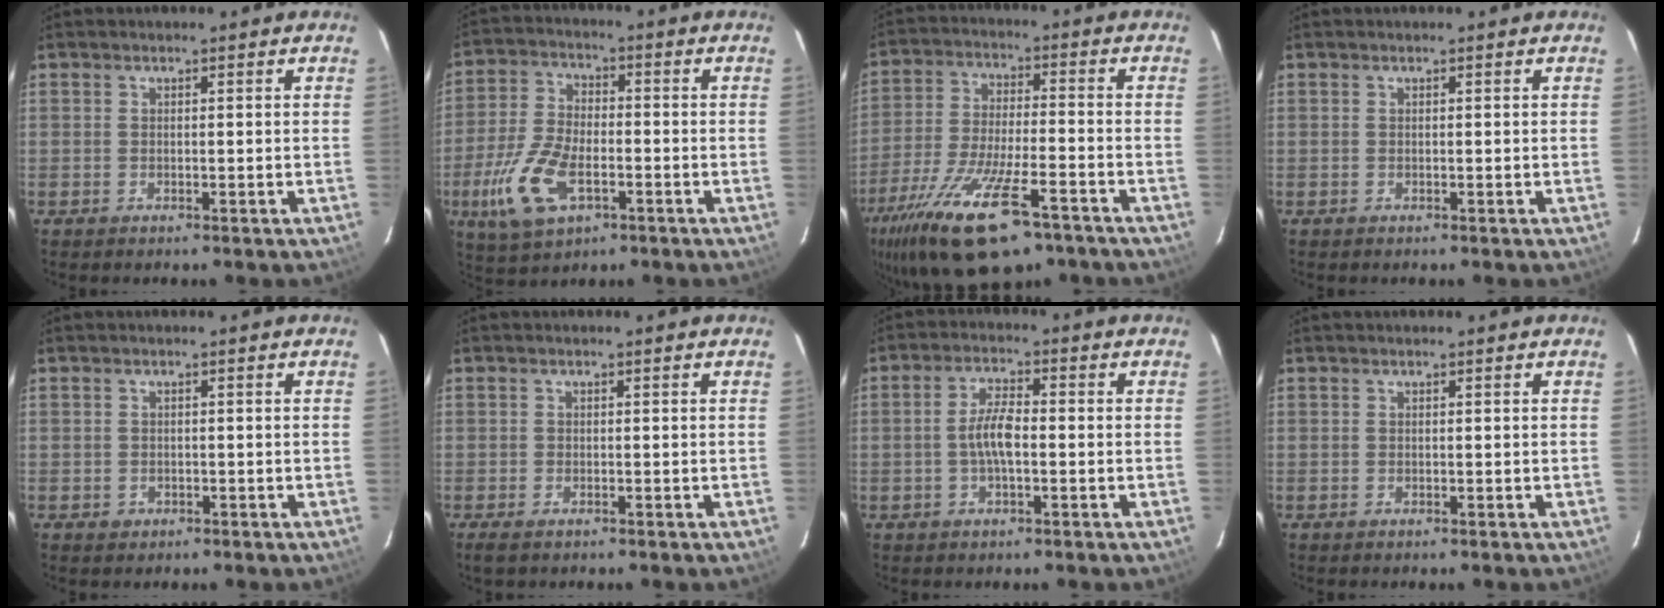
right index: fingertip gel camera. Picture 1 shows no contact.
{"total": 13.0, "force": [-4.9, 6.6, 10.0], "torque": [-0.225, -0.007, -0.090]}
{"total": 20.2, "force": [-12.8, 6.6, 14.2], "torque": [-0.283, -0.049, -0.216]}
{"total": 0.0}
{"total": 1.6, "force": [-0.6, 1.4, 0.4], "torque": [-0.004, 0.001, -0.006]}
{"total": 2.1, "force": [-1.4, 1.0, 1.2], "torque": [-0.024, -0.007, -0.026]}
{"total": 5.4, "force": [-0.9, 1.8, 5.0], "torque": [-0.100, 0.008, -0.018]}
{"total": 0.0}